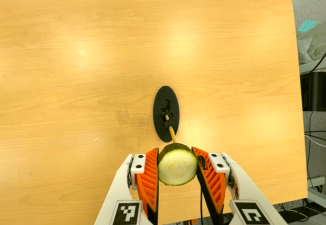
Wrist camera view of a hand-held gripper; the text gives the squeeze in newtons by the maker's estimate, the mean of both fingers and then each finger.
{"total": 11.6, "left": 10.6, "right": 12.5}